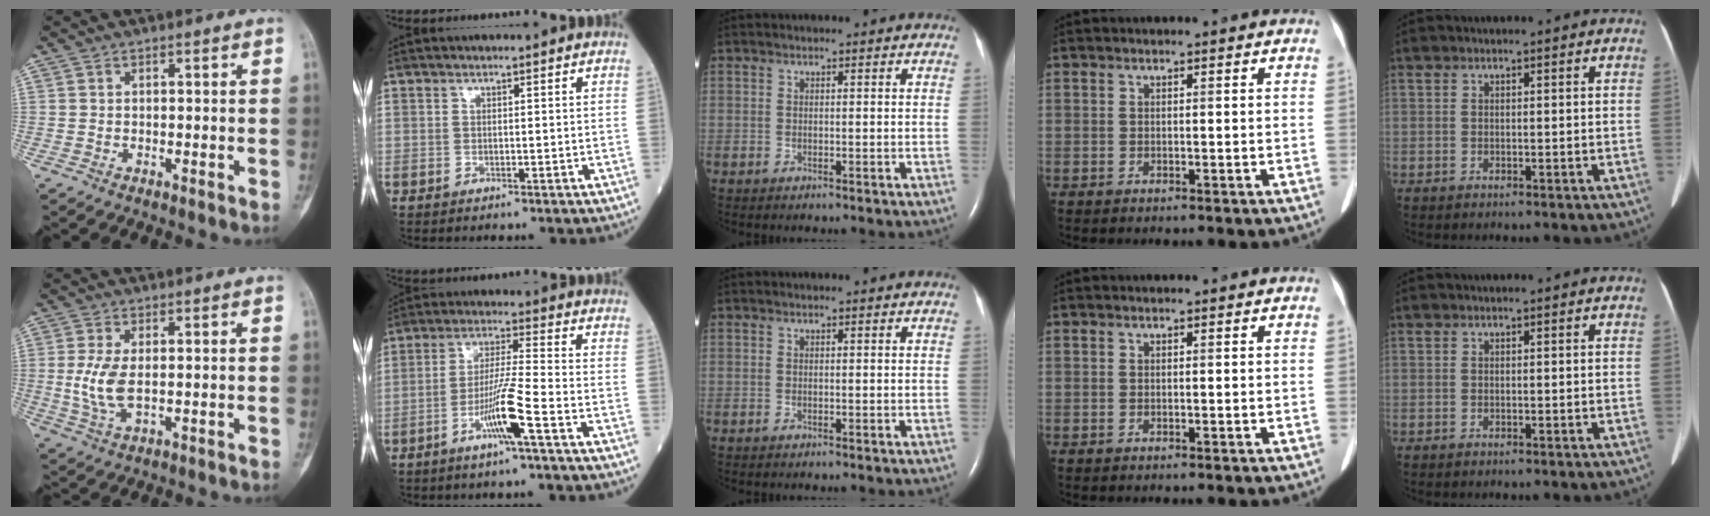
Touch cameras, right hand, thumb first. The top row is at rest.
{"thumb": {"total": 6.5, "force": [0.0, 3.1, 5.7], "torque": [-0.132, -0.009, 0.004]}, "index": {"total": 8.0, "force": [-3.8, -0.8, 7.0], "torque": [-0.136, -0.004, -0.074]}}